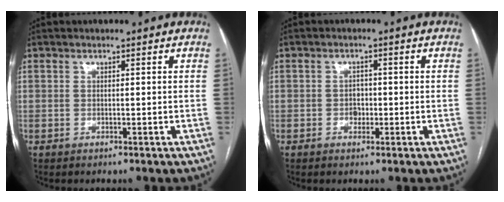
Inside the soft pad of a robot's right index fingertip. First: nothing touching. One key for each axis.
{"total": 2.0, "fx": -0.4, "fy": 1.6, "fz": 1.1, "tx": -0.012, "ty": 0.006, "tz": -0.006}